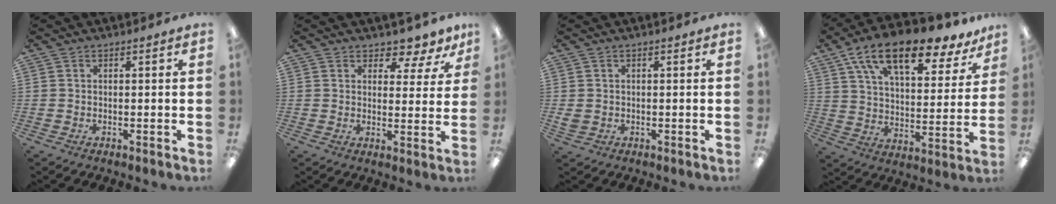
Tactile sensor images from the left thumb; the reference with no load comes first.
{"total": 5.4, "force": [4.3, 2.7, 1.9], "torque": [-0.015, -0.033, 0.072]}
{"total": 1.9, "force": [0.2, 1.6, 0.9], "torque": [-0.019, 0.005, 0.003]}
{"total": 18.0, "force": [12.6, 6.8, 11.0], "torque": [-0.188, -0.071, 0.215]}